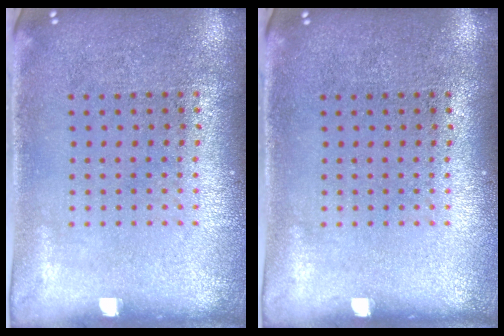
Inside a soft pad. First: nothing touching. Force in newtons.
{"total": 0.0}